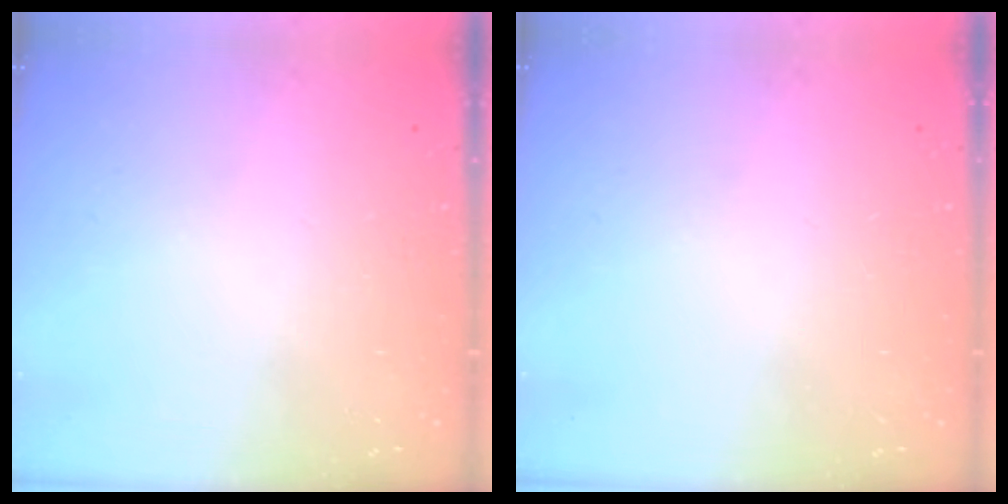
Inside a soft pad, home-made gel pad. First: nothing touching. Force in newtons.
{"total": 0.0}